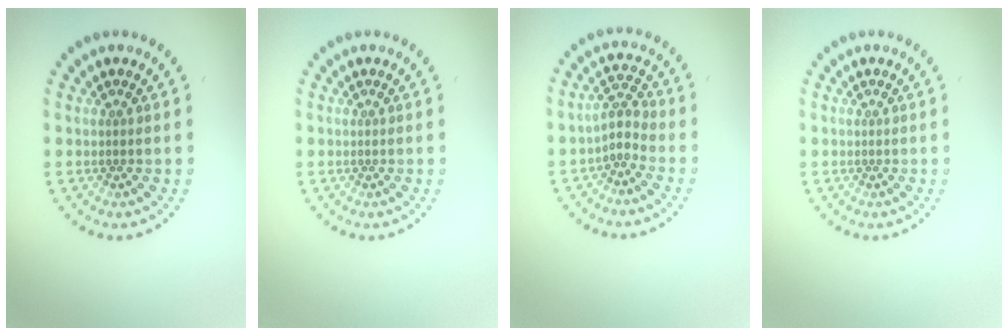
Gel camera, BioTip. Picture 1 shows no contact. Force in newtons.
{"total": 0.0}
{"total": 2.2, "press": 1.7, "slide": 1.5}
{"total": 0.0}